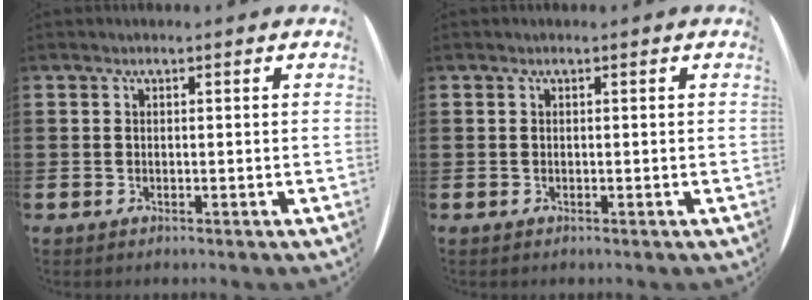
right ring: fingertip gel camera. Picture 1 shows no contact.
{"total": 0.0}